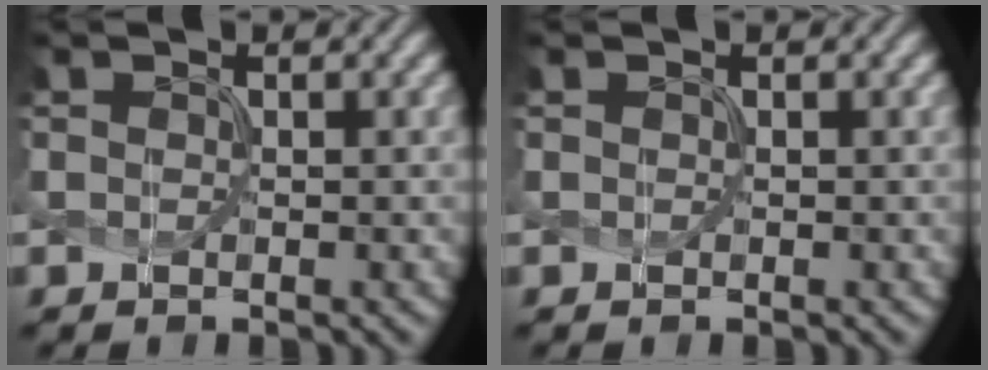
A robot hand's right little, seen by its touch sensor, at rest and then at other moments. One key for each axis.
{"total": 0.0}